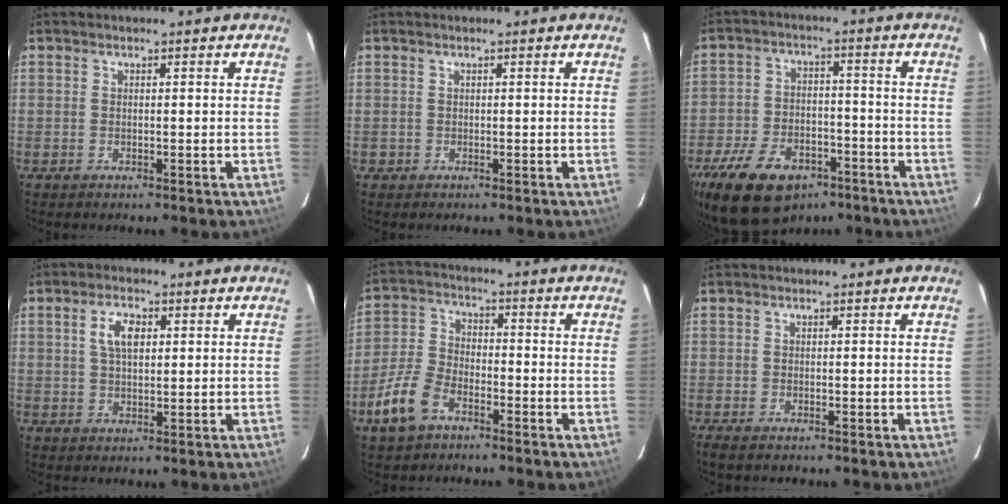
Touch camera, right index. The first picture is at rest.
{"total": 0.9, "force": [-0.2, 0.9, -0.1], "torque": [0.001, 0.004, -0.001]}
{"total": 19.1, "force": [-11.9, 11.2, 9.9], "torque": [-0.228, -0.005, -0.183]}
{"total": 4.9, "force": [1.6, 2.6, 3.8], "torque": [-0.070, 0.009, 0.032]}
{"total": 9.6, "force": [-5.7, 5.2, 5.7], "torque": [-0.136, 0.007, -0.113]}
{"total": 2.0, "force": [-1.5, 0.7, 1.1], "torque": [-0.024, -0.009, -0.026]}